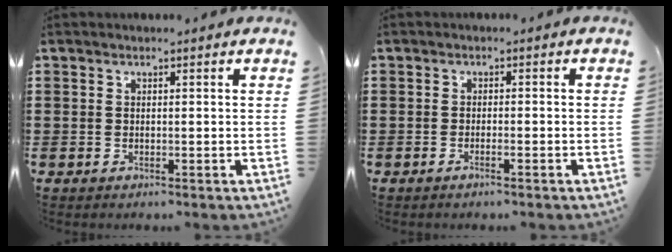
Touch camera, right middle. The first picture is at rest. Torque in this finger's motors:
{"motor_torque": [-0.14, -0.06, -0.07, -0.01]}